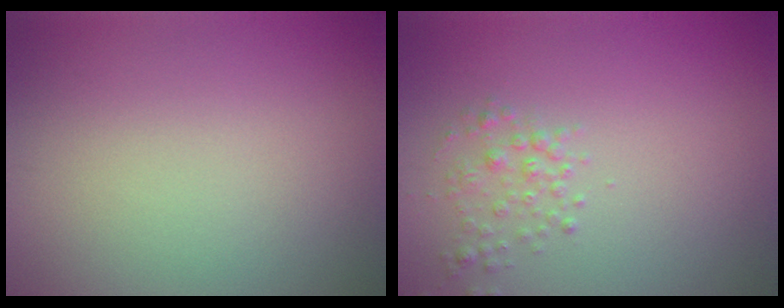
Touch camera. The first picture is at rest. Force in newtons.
{"total": 1.6, "press": 1.6, "slide": 0.1}